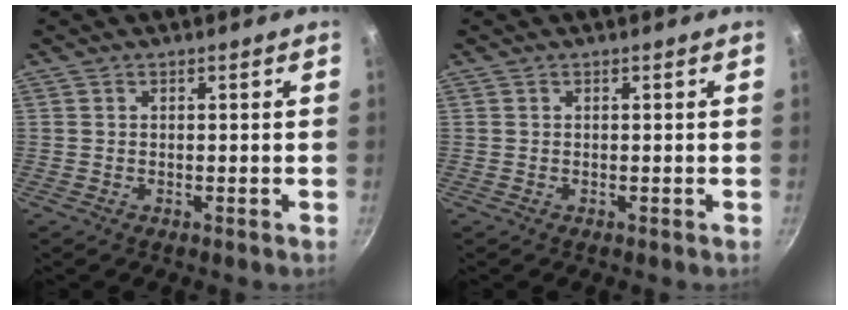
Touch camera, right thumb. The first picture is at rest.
{"total": 0.0}